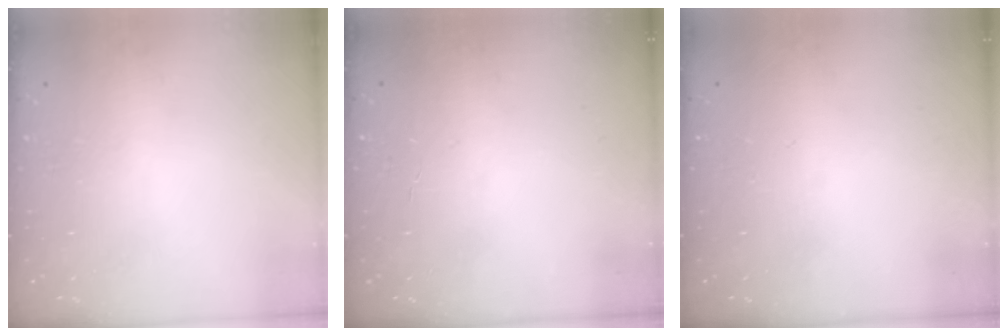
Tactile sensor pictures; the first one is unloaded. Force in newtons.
{"total": 0.9, "press": 0.9, "slide": 0.1}
{"total": 0.0}